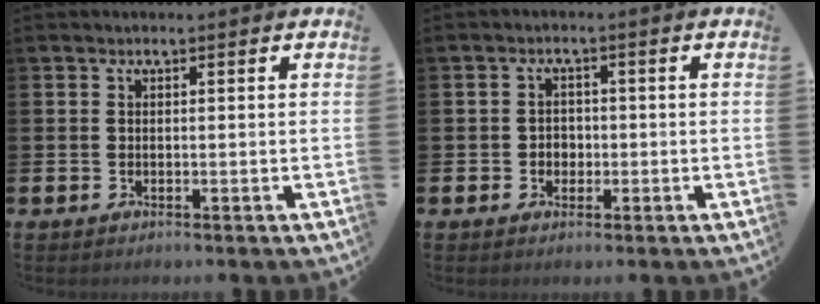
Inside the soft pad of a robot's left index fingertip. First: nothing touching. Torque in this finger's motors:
{"motor_torque": [-0.07, 0.12, 0.06, 0.00]}